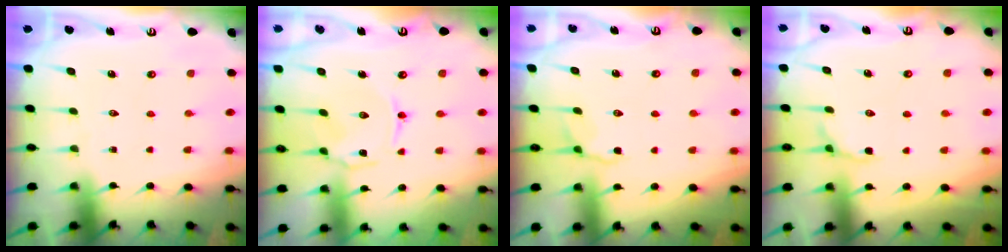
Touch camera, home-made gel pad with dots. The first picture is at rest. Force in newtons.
{"total": 1.7, "press": 1.7, "slide": 0.5}
{"total": 2.5, "press": 1.9, "slide": 1.6}
{"total": 4.7, "press": 4.4, "slide": 1.6}